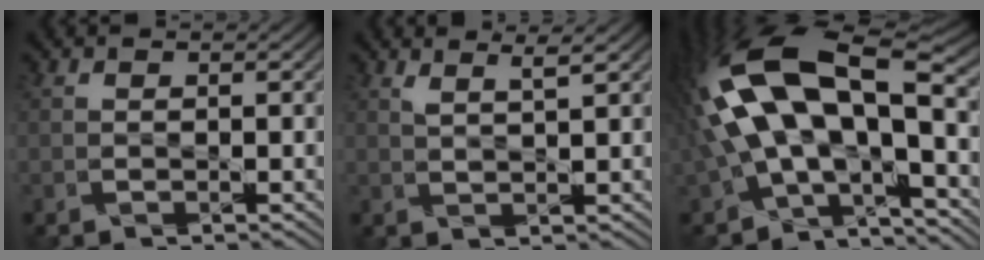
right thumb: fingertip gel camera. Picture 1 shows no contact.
{"total": 1.9, "force": [1.6, 0.0, 1.1], "torque": [-0.012, 0.007, 0.028]}
{"total": 16.5, "force": [1.0, 7.6, 14.6], "torque": [-0.283, 0.014, 0.021]}